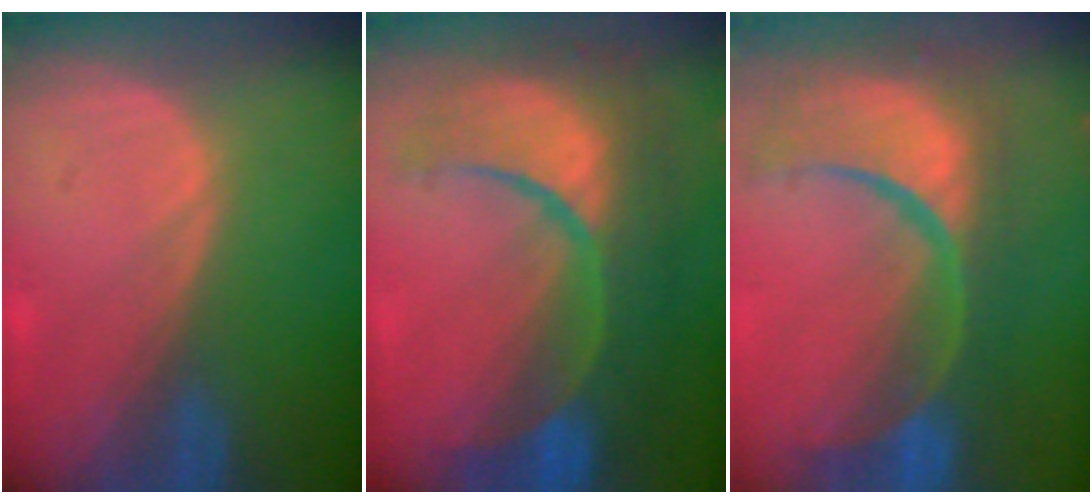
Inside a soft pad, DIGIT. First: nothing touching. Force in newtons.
{"total": 12.5, "press": 12.4, "slide": 1.4}
{"total": 13.9, "press": 11.0, "slide": 8.5}